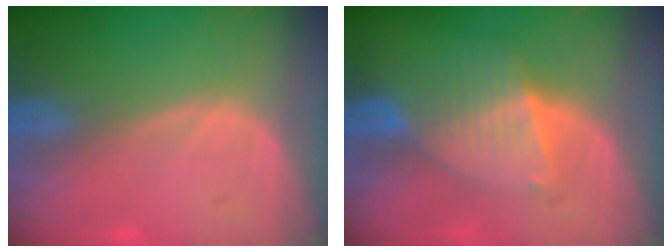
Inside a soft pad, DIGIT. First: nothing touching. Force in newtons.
{"total": 6.6, "press": 6.2, "slide": 2.4}